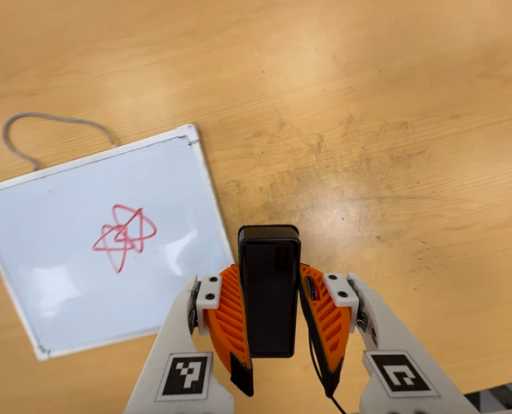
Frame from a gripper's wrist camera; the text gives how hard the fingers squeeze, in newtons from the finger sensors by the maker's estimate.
{"total": 4.8, "left": 3.5, "right": 6.0}